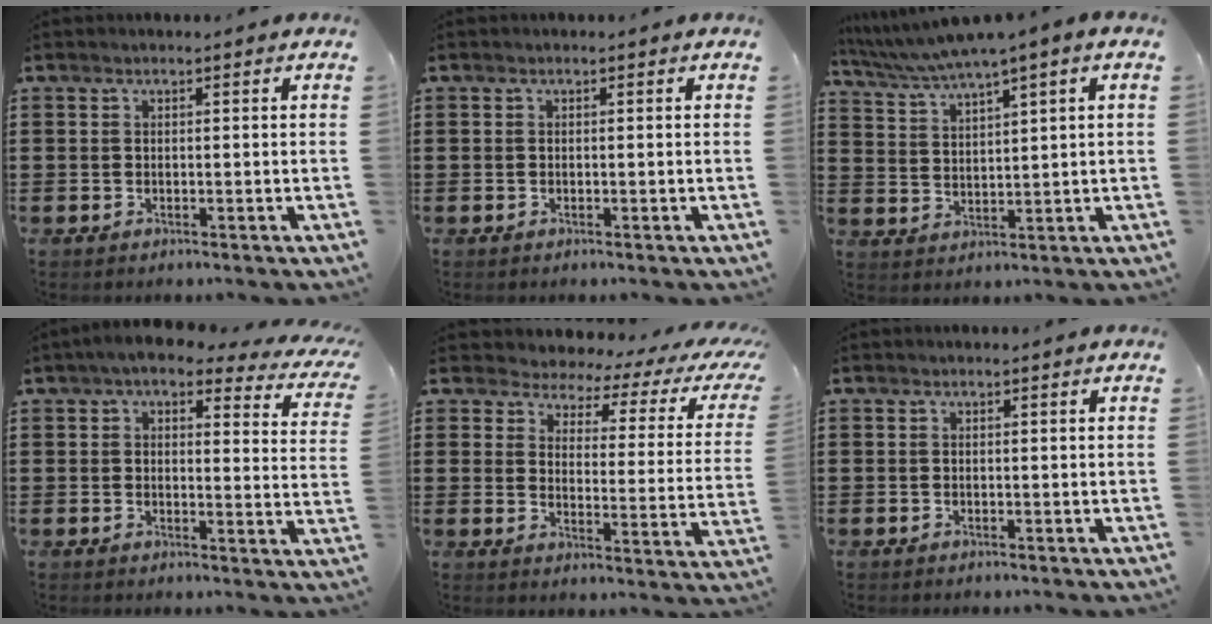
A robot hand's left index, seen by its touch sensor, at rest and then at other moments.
{"total": 0.0}
{"total": 4.5, "force": [3.6, -0.3, 2.6], "torque": [-0.062, -0.017, 0.060]}
{"total": 4.8, "force": [3.8, 1.2, 2.8], "torque": [-0.070, -0.014, 0.063]}
{"total": 3.2, "force": [2.7, 1.4, 0.9], "torque": [-0.032, -0.024, 0.037]}
{"total": 0.0}